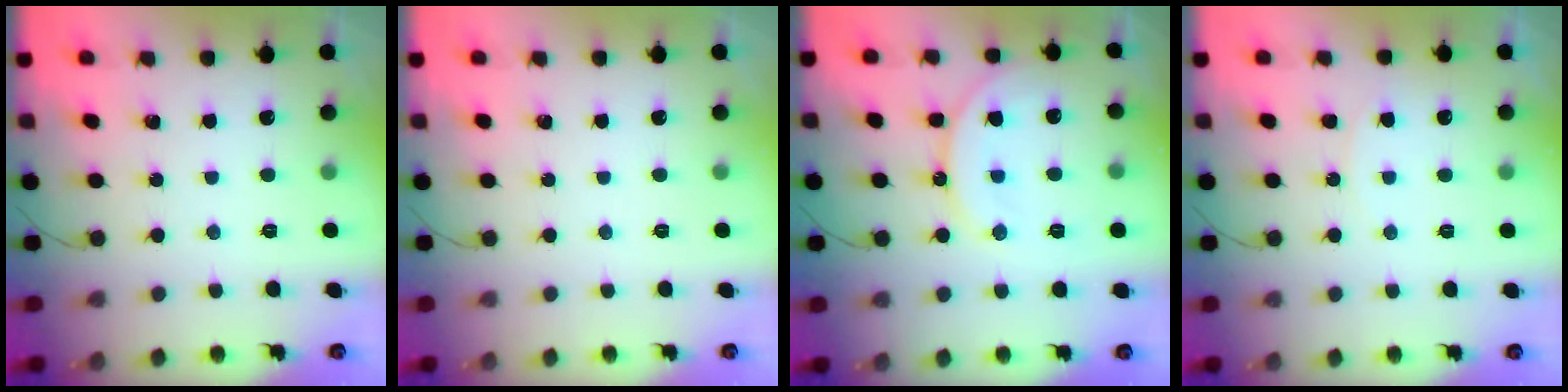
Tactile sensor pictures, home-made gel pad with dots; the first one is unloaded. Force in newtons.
{"total": 0.0}
{"total": 14.3, "press": 14.2, "slide": 1.6}
{"total": 7.1, "press": 7.1, "slide": 0.5}